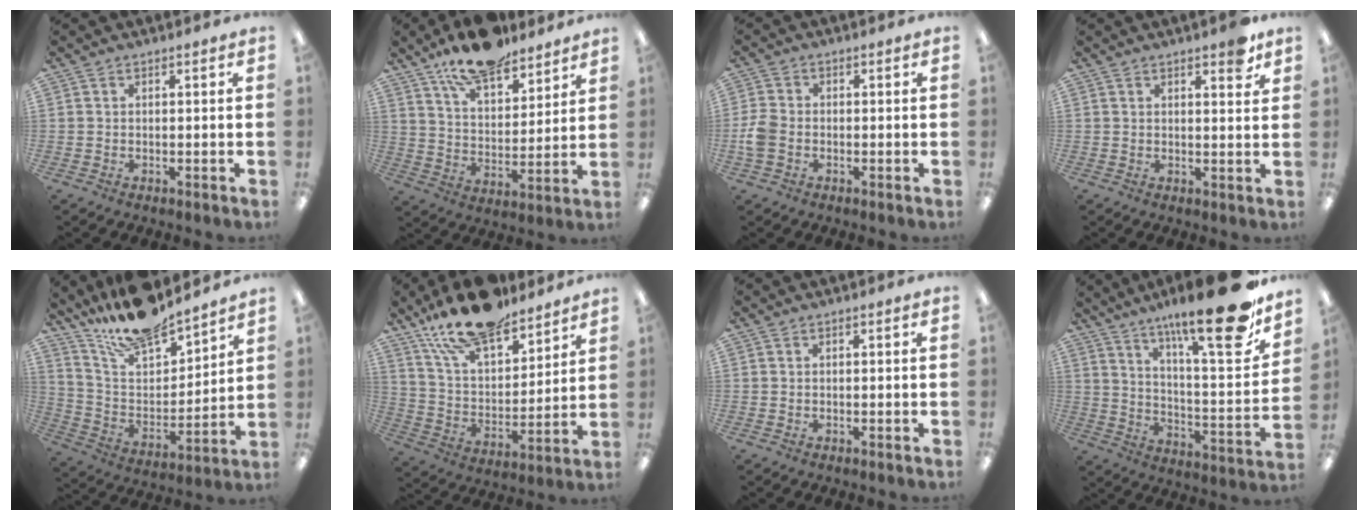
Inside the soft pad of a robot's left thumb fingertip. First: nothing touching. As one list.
[{"total": 14.0, "force": [11.7, 5.1, 5.9], "torque": [-0.097, -0.070, 0.210]}, {"total": 4.8, "force": [-1.0, 3.5, 3.2], "torque": [-0.065, 0.007, -0.017]}, {"total": 4.0, "force": [3.0, 1.1, 2.3], "torque": [-0.020, -0.017, 0.047]}, {"total": 16.2, "force": [14.9, 3.8, 4.9], "torque": [-0.113, -0.114, 0.269]}, {"total": 18.1, "force": [14.8, 6.6, 8.2], "torque": [-0.151, -0.087, 0.262]}, {"total": 0.0}, {"total": 23.4, "force": [16.7, 4.1, 15.8], "torque": [-0.233, -0.123, 0.261]}]